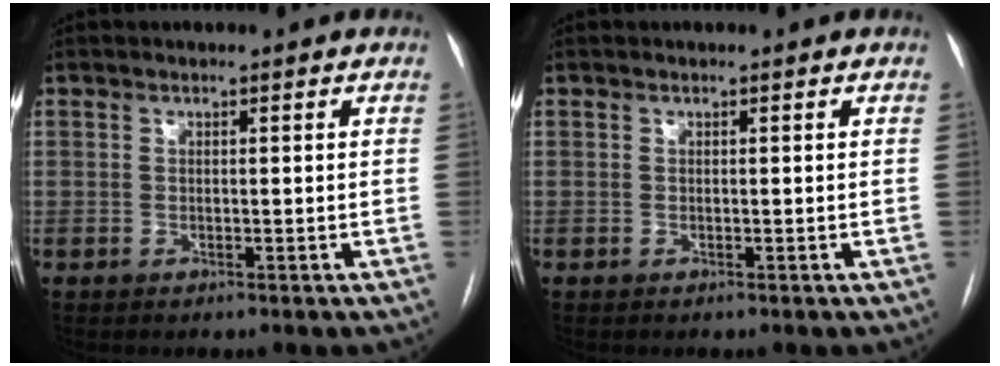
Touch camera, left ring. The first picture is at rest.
{"total": 0.0}